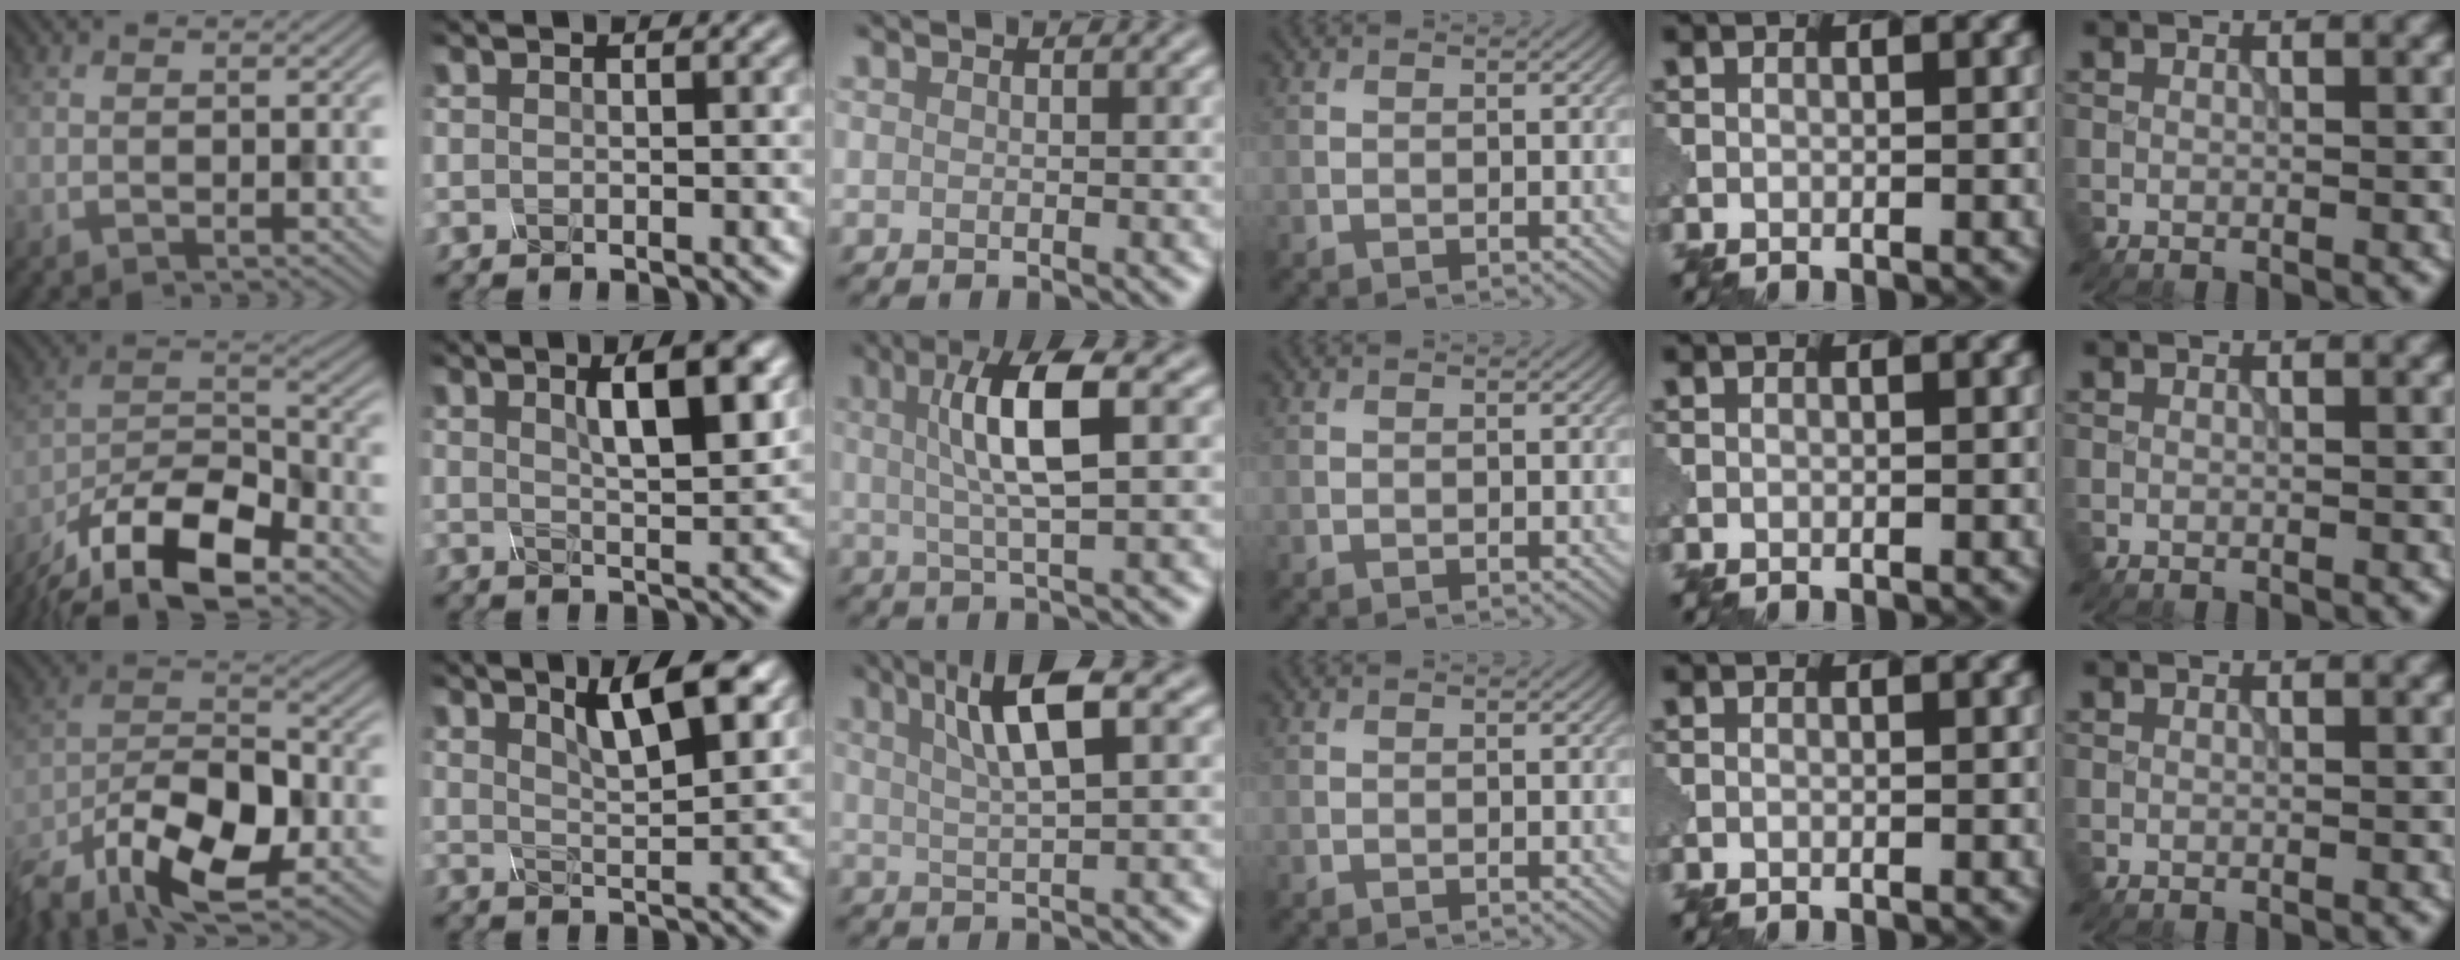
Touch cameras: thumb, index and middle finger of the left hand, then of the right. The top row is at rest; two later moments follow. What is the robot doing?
{"motion": "twist", "object": "rubiks cube"}